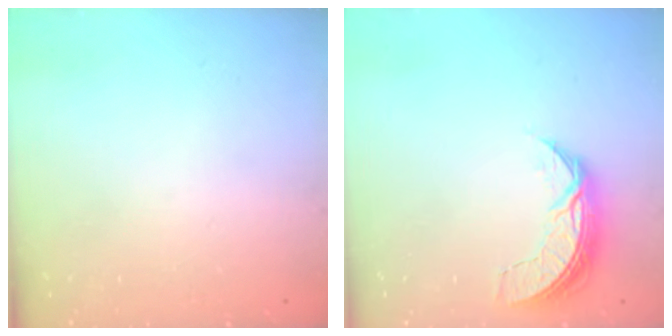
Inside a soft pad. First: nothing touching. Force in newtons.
{"total": 7.4, "press": 7.3, "slide": 0.5}